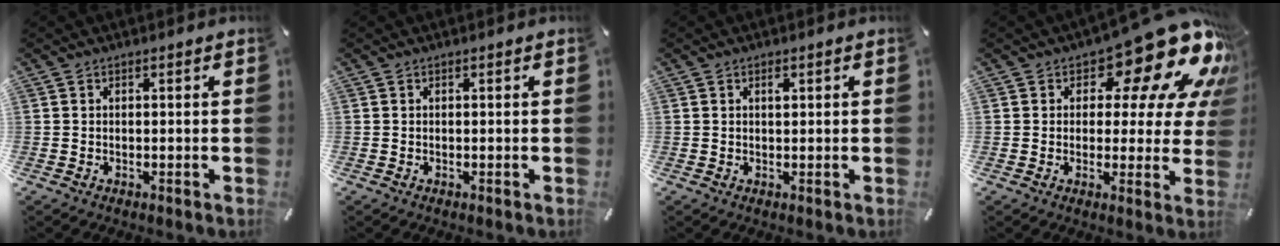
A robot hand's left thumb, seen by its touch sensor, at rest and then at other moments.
{"total": 0.0}
{"total": 1.2, "force": [0.5, 0.5, 1.0], "torque": [-0.020, 0.002, 0.008]}
{"total": 18.4, "force": [11.3, 8.0, 12.1], "torque": [-0.161, -0.082, 0.186]}